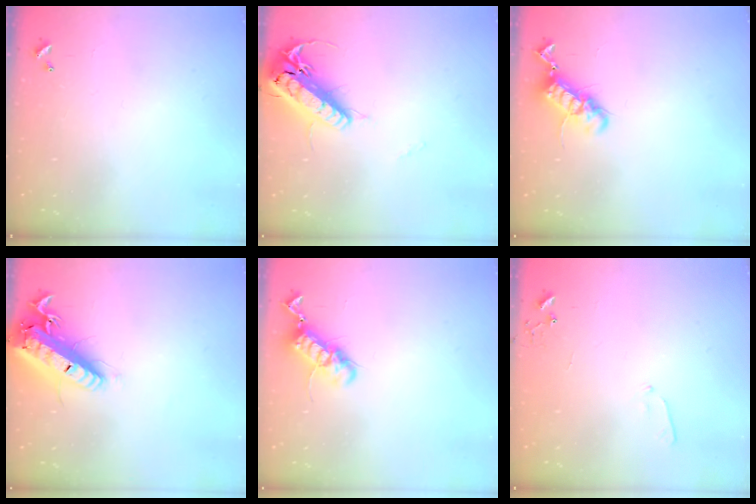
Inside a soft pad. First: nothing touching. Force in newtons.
{"total": 19.2, "press": 18.9, "slide": 3.3}
{"total": 12.7, "press": 12.6, "slide": 1.1}
{"total": 20.0, "press": 19.7, "slide": 4.0}
{"total": 12.7, "press": 12.6, "slide": 1.6}
{"total": 3.9, "press": 3.9, "slide": 0.6}